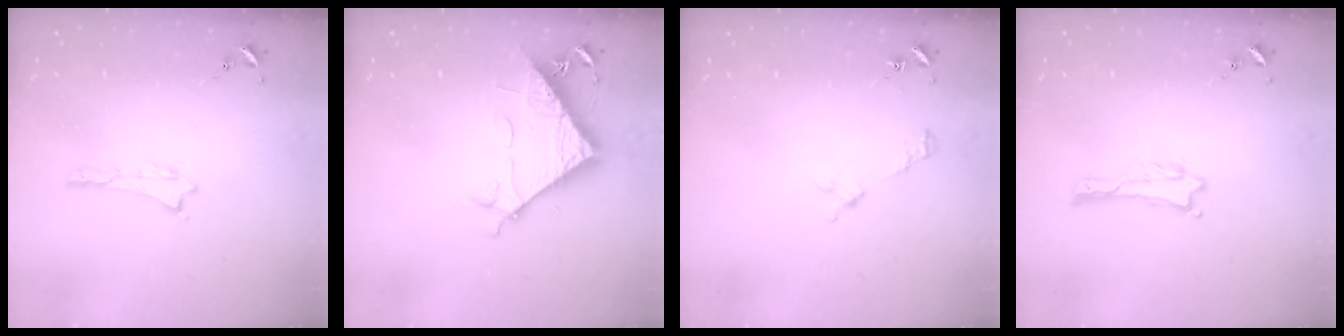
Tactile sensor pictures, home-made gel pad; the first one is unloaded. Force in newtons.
{"total": 8.1, "press": 8.1, "slide": 0.9}
{"total": 2.2, "press": 2.2, "slide": 0.3}
{"total": 0.6, "press": 0.6, "slide": 0.1}